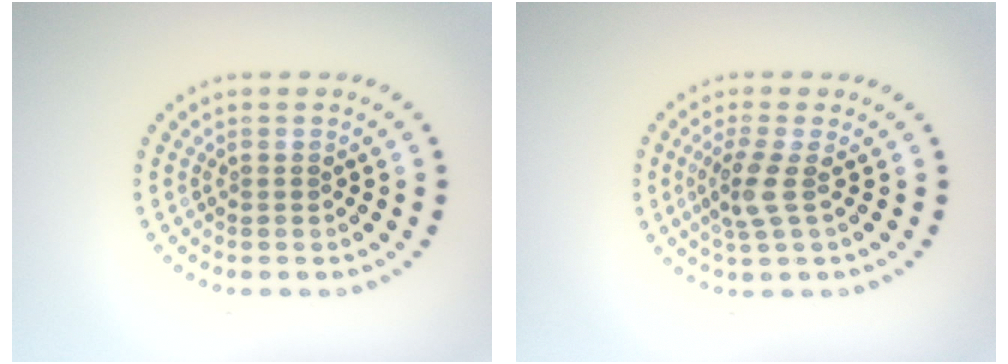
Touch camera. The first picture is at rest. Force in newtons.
{"total": 2.5, "press": 2.2, "slide": 1.2}